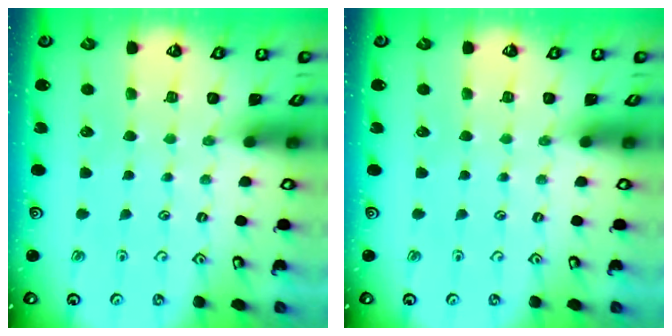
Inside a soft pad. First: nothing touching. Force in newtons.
{"total": 0.0}